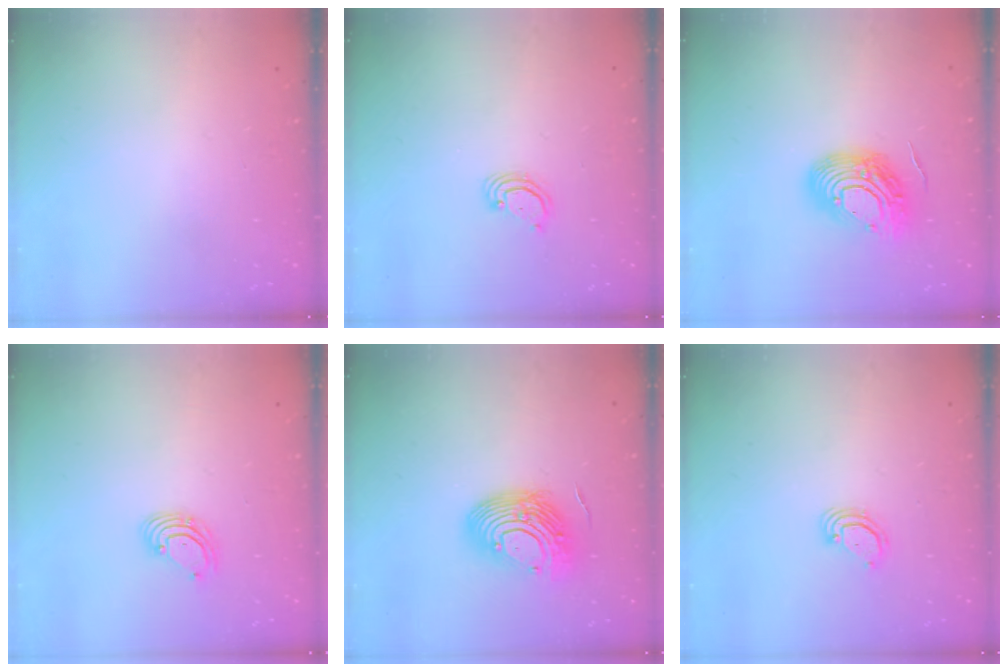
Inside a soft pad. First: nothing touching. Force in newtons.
{"total": 2.8, "press": 2.8, "slide": 0.3}
{"total": 14.5, "press": 14.5, "slide": 1.5}
{"total": 2.6, "press": 2.6, "slide": 0.1}
{"total": 12.7, "press": 12.3, "slide": 2.9}
{"total": 2.9, "press": 2.9, "slide": 0.2}